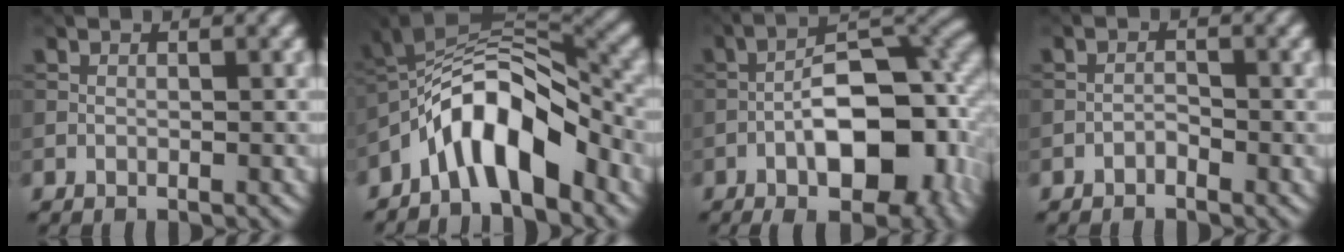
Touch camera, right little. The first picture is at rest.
{"total": 8.1, "force": [-4.5, 3.2, 6.0], "torque": [-0.086, 0.016, -0.087]}
{"total": 12.9, "force": [-4.3, 5.8, 10.7], "torque": [-0.141, 0.007, -0.070]}
{"total": 0.7, "force": [-0.5, 0.4, 0.2], "torque": [-0.005, 0.001, -0.013]}